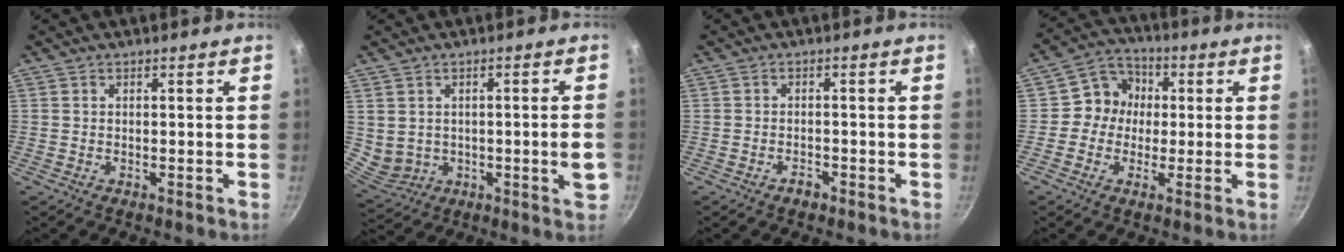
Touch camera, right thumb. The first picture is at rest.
{"total": 7.8, "force": [0.1, 3.9, 6.8], "torque": [-0.099, -0.006, 0.022]}
{"total": 1.8, "force": [-1.3, 1.0, 0.8], "torque": [-0.007, 0.015, -0.019]}
{"total": 6.2, "force": [0.1, 5.7, 2.3], "torque": [-0.006, 0.013, -0.018]}